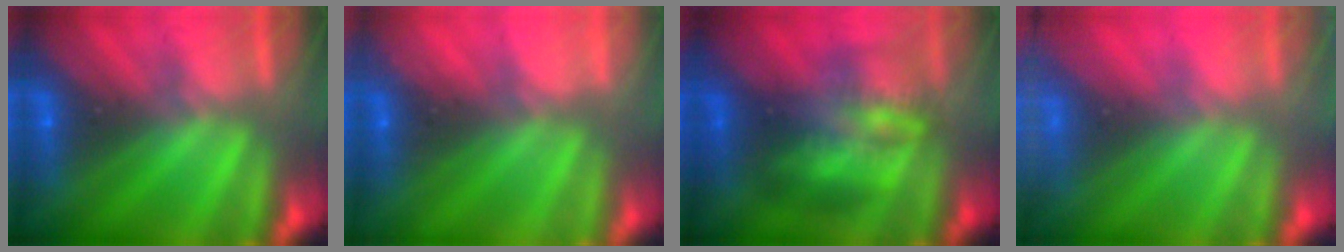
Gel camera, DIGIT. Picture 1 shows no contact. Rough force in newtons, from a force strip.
{"total": 2.2}
{"total": 3.5}
{"total": 3.3}